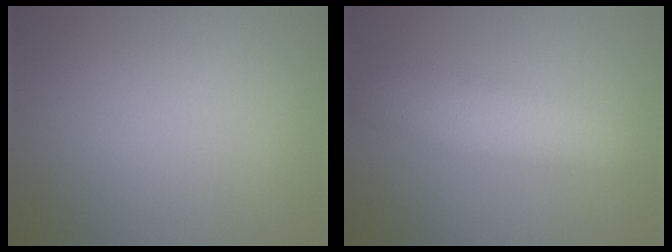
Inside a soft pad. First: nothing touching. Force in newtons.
{"total": 4.6, "press": 4.6, "slide": 0.1}